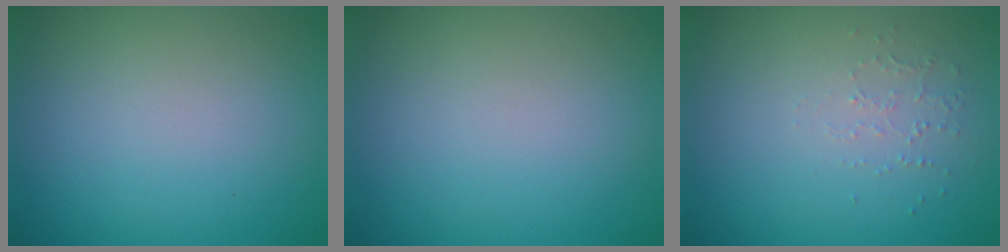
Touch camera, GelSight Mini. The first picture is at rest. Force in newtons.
{"total": 0.0}
{"total": 0.8, "press": 0.5, "slide": 0.6}